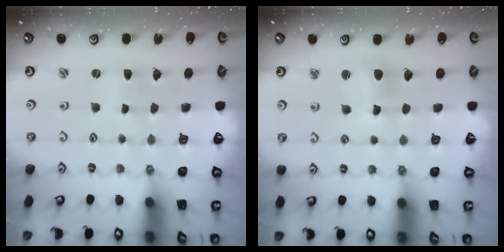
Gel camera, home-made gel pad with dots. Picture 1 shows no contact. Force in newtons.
{"total": 7.3, "press": 7.2, "slide": 1.0}